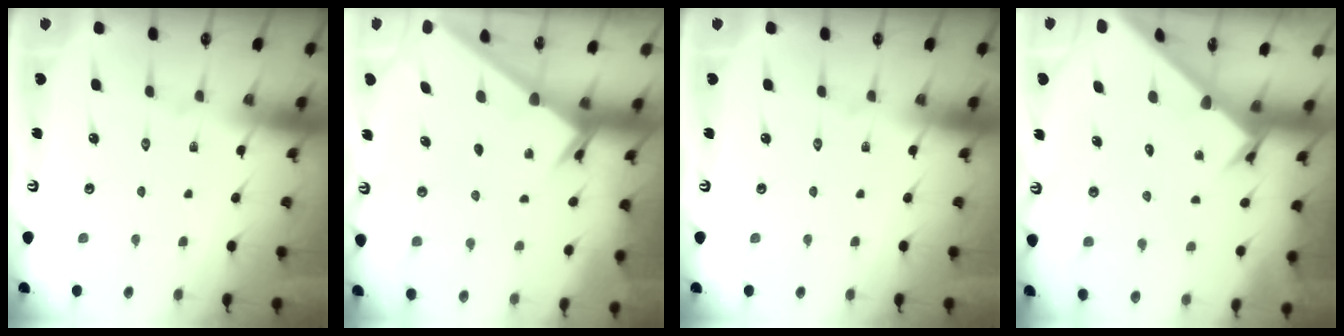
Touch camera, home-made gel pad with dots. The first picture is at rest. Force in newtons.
{"total": 2.6, "press": 2.6, "slide": 0.2}
{"total": 0.0}
{"total": 2.6, "press": 2.6, "slide": 0.2}